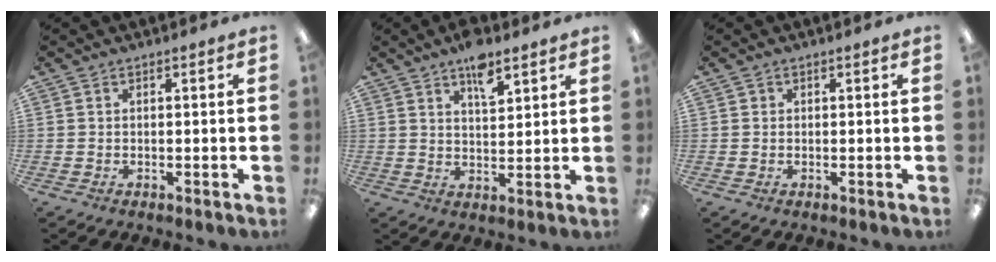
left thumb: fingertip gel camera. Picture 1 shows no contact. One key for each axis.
{"total": 7.3, "fx": 5.2, "fy": 2.7, "fz": 4.3, "tx": -0.058, "ty": -0.032, "tz": 0.088}
{"total": 0.7, "fx": 0.2, "fy": 0.7, "fz": -0.1, "tx": 0.003, "ty": 0.005, "tz": 0.003}